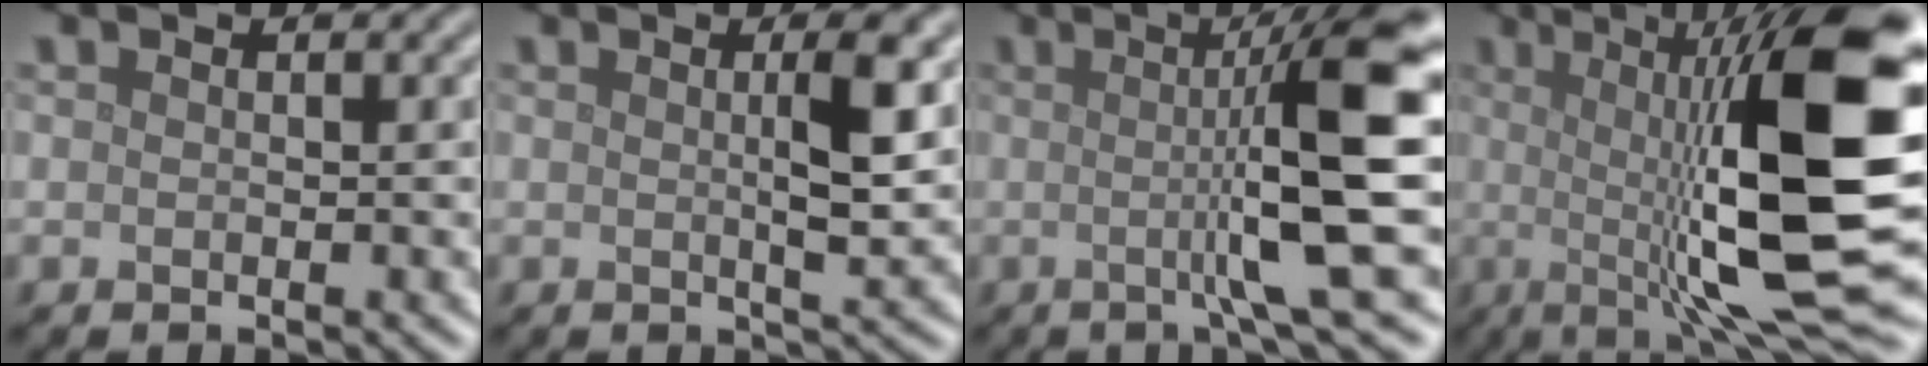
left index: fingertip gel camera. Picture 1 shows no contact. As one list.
[{"total": 3.9, "force": [0.7, 0.6, 3.7], "torque": [-0.059, -0.002, 0.012]}, {"total": 10.6, "force": [0.5, 1.6, 10.5], "torque": [-0.135, 0.002, 0.004]}, {"total": 16.4, "force": [0.2, 4.4, 15.8], "torque": [-0.200, 0.008, -0.005]}]